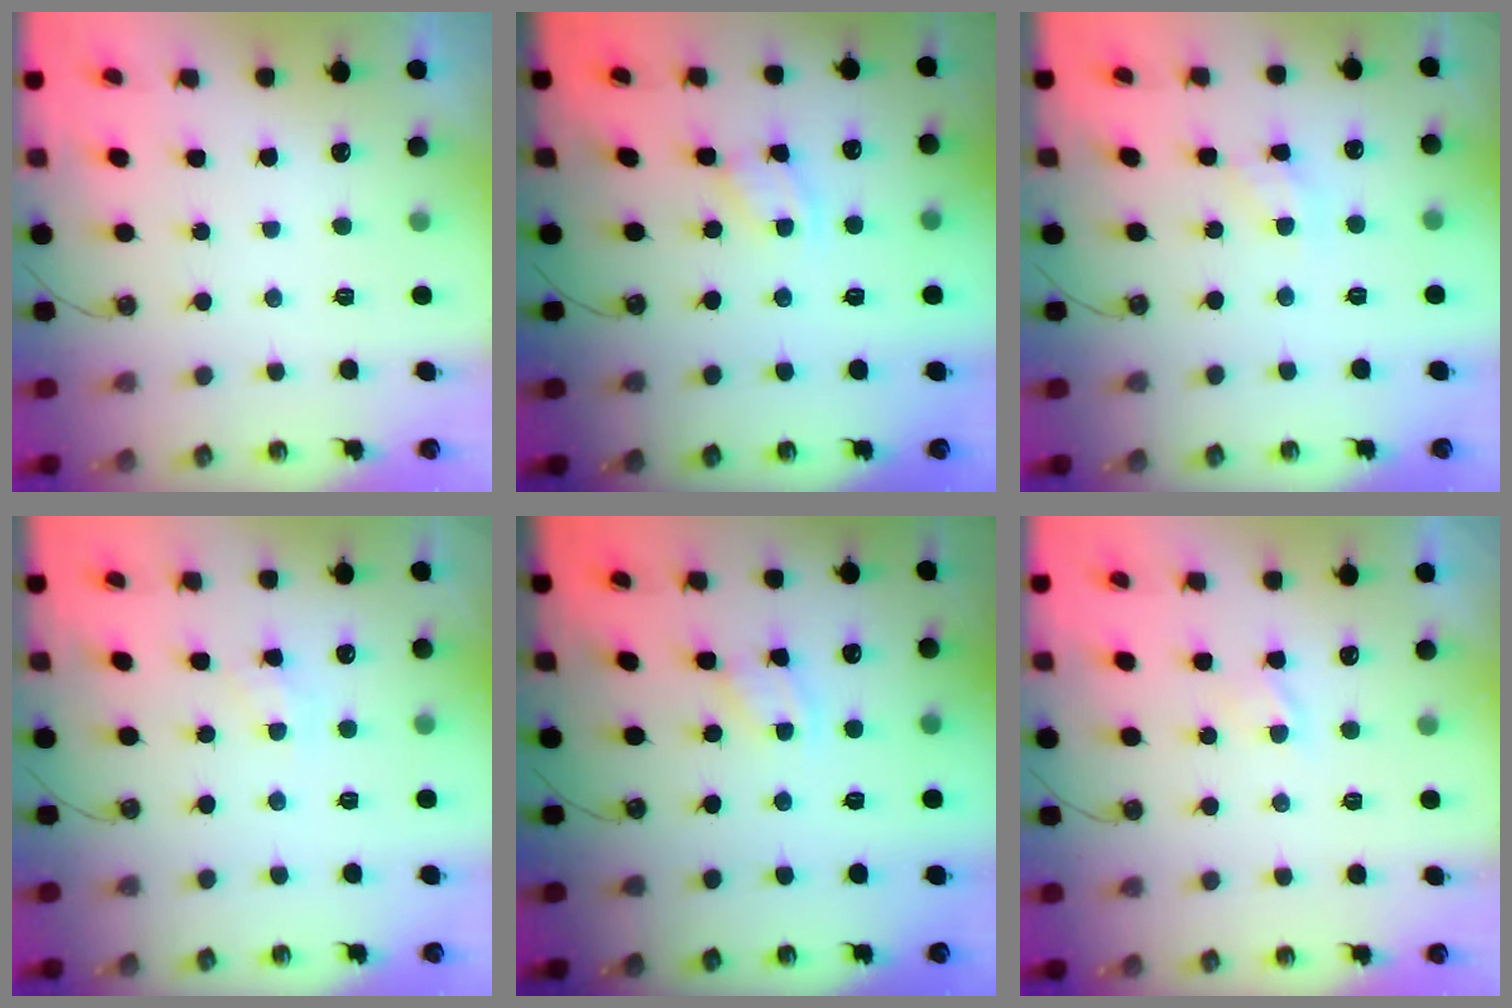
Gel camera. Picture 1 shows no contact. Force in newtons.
{"total": 2.2, "press": 2.2, "slide": 0.3}
{"total": 5.0, "press": 5.0, "slide": 0.3}
{"total": 5.0, "press": 4.9, "slide": 0.6}
{"total": 2.1, "press": 2.1, "slide": 0.3}
{"total": 1.4, "press": 1.4, "slide": 0.2}